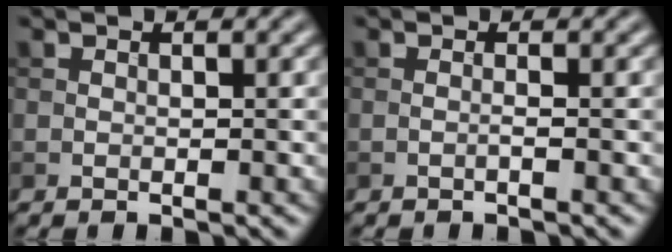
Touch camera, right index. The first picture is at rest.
{"total": 0.7, "force": [-0.3, 0.1, 0.6], "torque": [-0.011, -0.001, -0.009]}